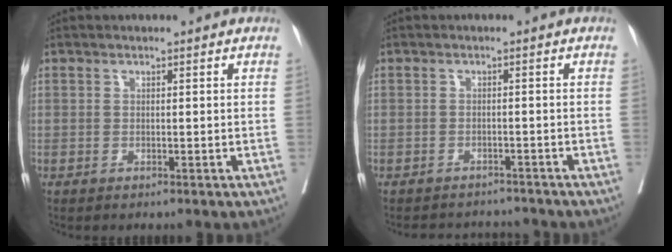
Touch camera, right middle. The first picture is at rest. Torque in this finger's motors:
{"motor_torque": [0.35, -0.42, -0.03, 0.00]}